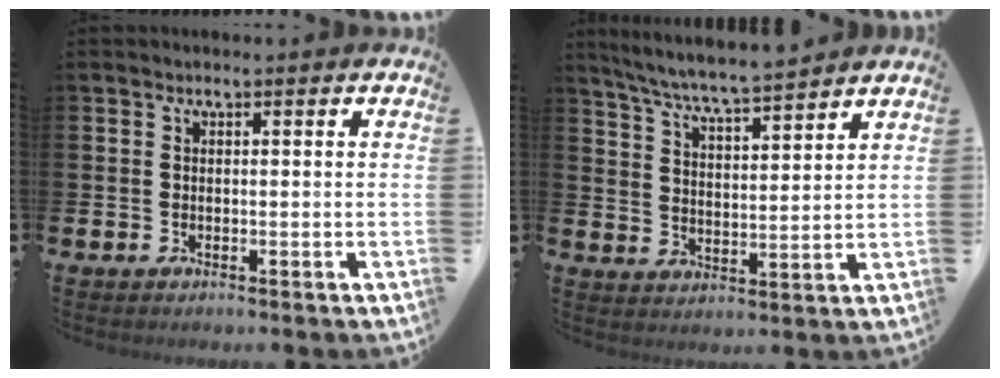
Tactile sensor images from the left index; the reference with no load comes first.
{"total": 6.6, "force": [6.4, -0.1, 1.7], "torque": [-0.055, -0.042, 0.112]}